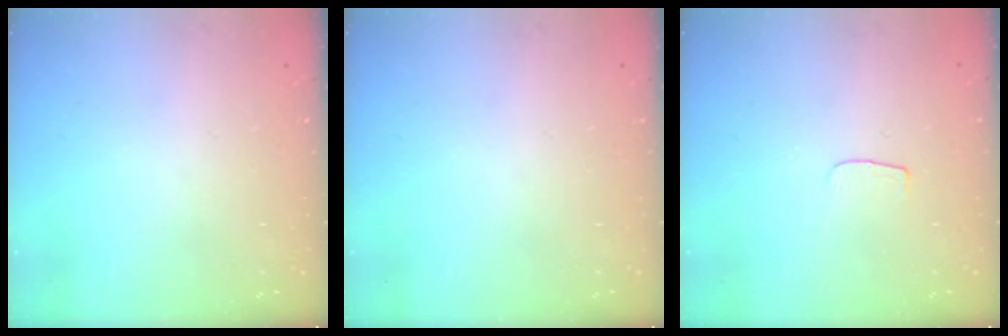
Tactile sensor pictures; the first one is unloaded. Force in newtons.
{"total": 0.0}
{"total": 3.0, "press": 3.0, "slide": 0.3}